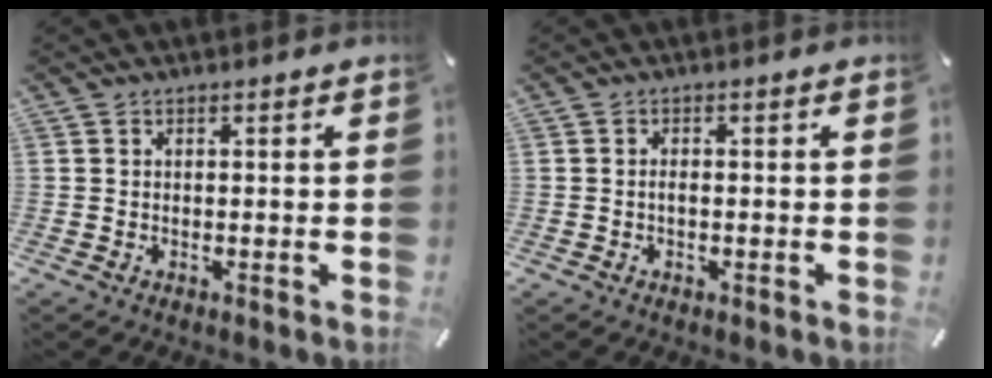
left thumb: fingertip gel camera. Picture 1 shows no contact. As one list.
[{"total": 1.2, "force": [-0.3, 0.7, 1.0], "torque": [-0.020, 0.001, -0.006]}]